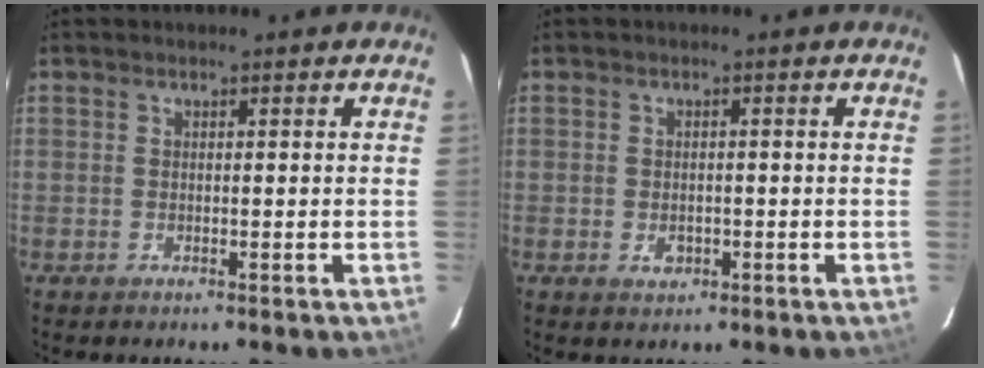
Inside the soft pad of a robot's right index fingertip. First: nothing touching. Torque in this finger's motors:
{"motor_torque": [0.00, 0.04, 0.01, 0.00]}